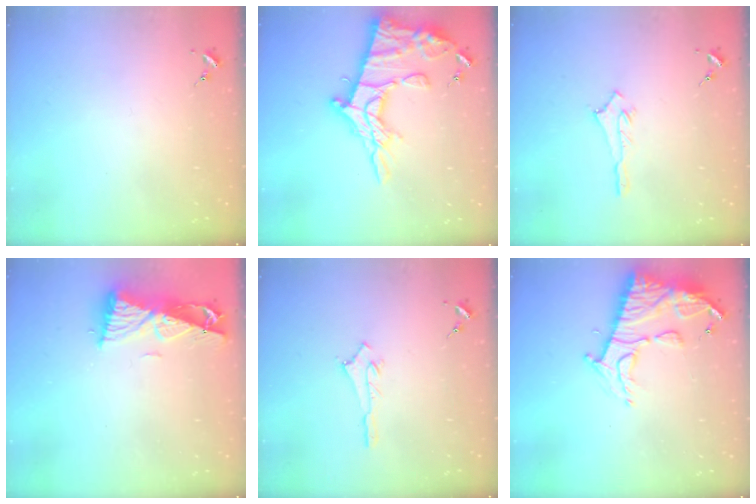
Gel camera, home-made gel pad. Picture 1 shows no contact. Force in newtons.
{"total": 22.3, "press": 22.2, "slide": 2.0}
{"total": 2.7, "press": 2.7, "slide": 0.2}
{"total": 9.3, "press": 9.2, "slide": 1.3}
{"total": 2.5, "press": 2.5, "slide": 0.2}
{"total": 14.4, "press": 14.3, "slide": 1.6}